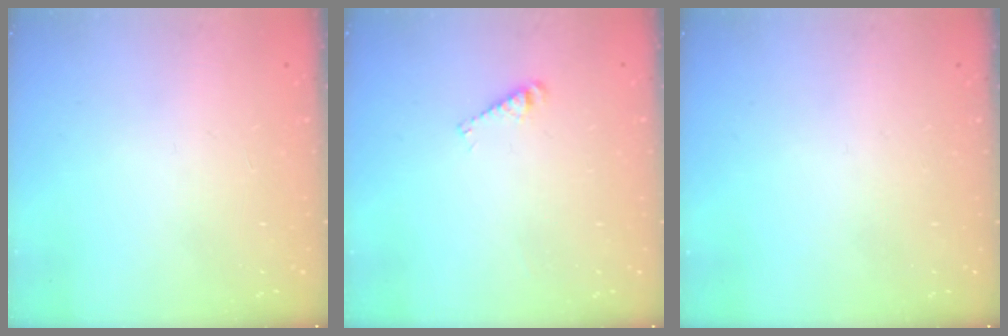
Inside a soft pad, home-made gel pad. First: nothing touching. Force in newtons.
{"total": 2.9, "press": 2.9, "slide": 0.4}
{"total": 0.0}